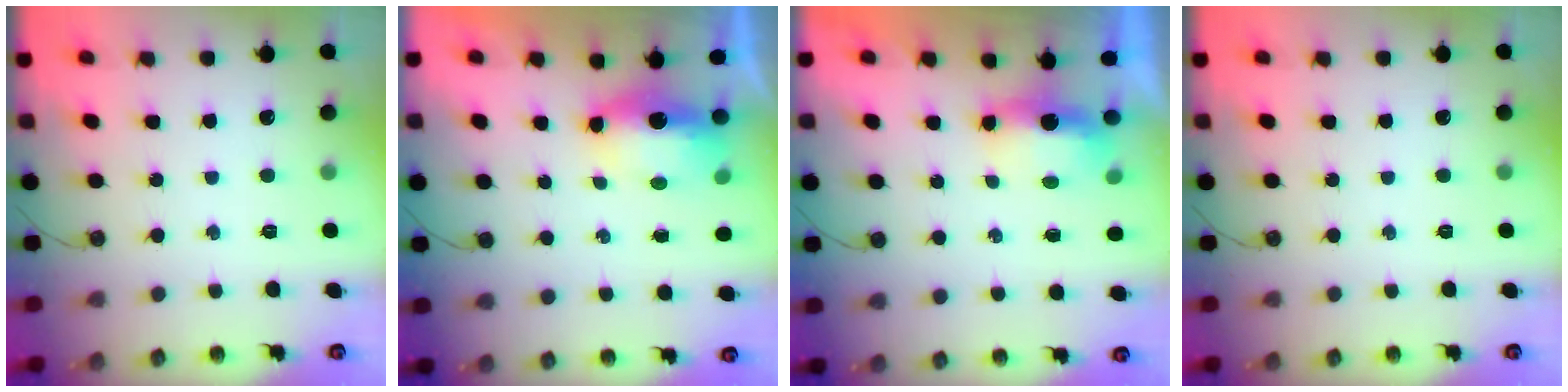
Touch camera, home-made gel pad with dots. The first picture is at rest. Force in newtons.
{"total": 10.8, "press": 8.3, "slide": 7.0}
{"total": 5.4, "press": 5.4, "slide": 0.7}
{"total": 0.0}